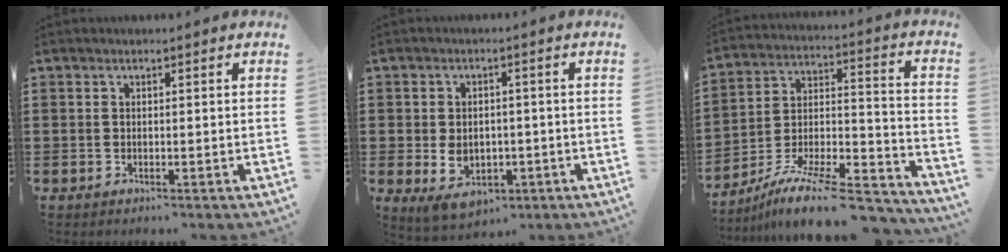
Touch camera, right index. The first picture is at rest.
{"total": 4.5, "force": [-1.4, 3.3, 2.7], "torque": [-0.060, 0.000, -0.025]}
{"total": 11.6, "force": [-9.4, 2.0, 6.5], "torque": [-0.099, 0.024, -0.177]}